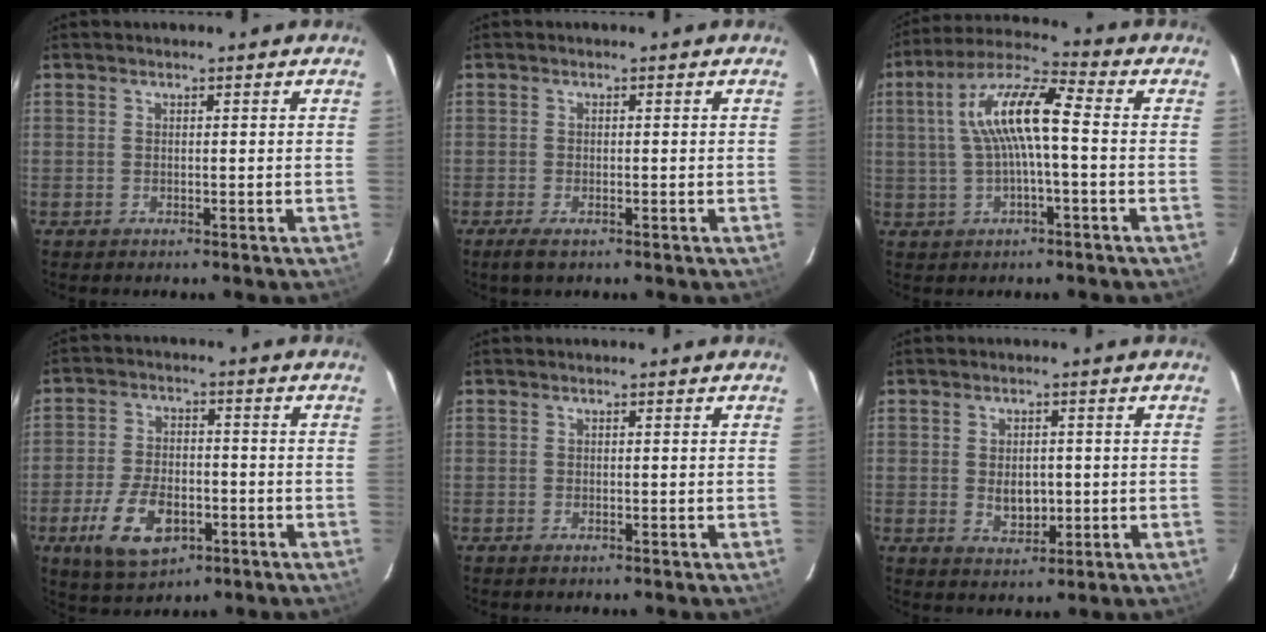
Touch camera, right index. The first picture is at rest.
{"total": 2.6, "force": [-1.7, 0.9, 1.8], "torque": [-0.038, -0.009, -0.030]}
{"total": 11.4, "force": [0.5, 2.4, 11.1], "torque": [-0.214, 0.024, 0.007]}
{"total": 11.3, "force": [-4.9, 6.1, 8.1], "torque": [-0.176, -0.005, -0.079]}
{"total": 0.5, "force": [-0.4, 0.3, 0.3], "torque": [-0.006, -0.002, -0.007]}
{"total": 4.7, "force": [-0.3, 3.3, 3.3], "torque": [-0.057, -0.005, 0.004]}